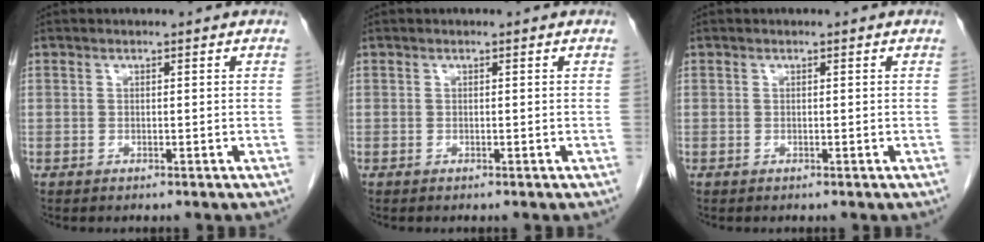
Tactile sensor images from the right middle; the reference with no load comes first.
{"total": 0.0}
{"total": 0.0}